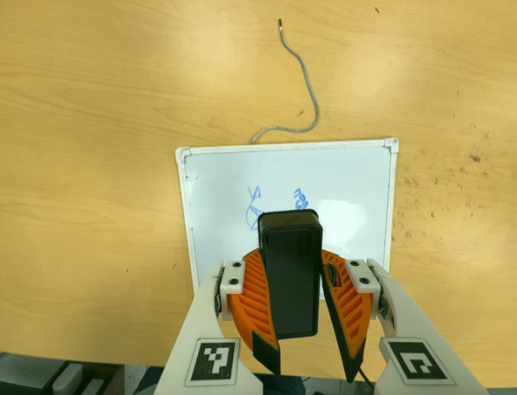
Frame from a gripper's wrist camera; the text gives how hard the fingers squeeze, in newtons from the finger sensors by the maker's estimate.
{"total": 10.1, "left": 9.9, "right": 10.3}